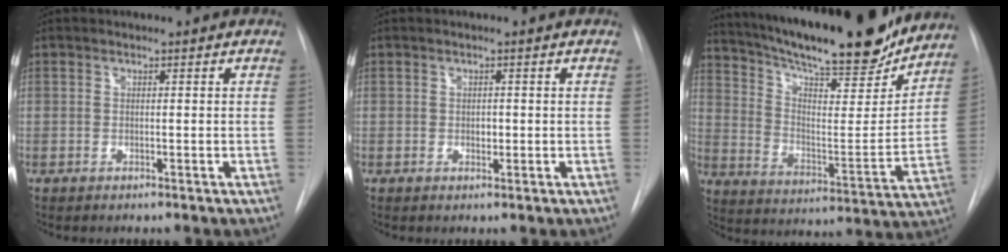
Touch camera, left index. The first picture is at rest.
{"total": 1.1, "force": [-0.6, 0.7, 0.6], "torque": [-0.008, -0.004, -0.009]}
{"total": 26.2, "force": [22.2, 4.8, 13.0], "torque": [-0.225, -0.032, 0.319]}